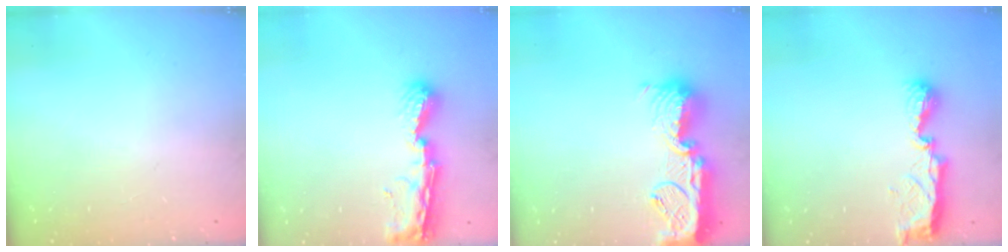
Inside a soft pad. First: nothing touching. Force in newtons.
{"total": 9.3, "press": 9.3, "slide": 1.0}
{"total": 16.6, "press": 16.6, "slide": 1.4}
{"total": 8.0, "press": 8.0, "slide": 0.1}